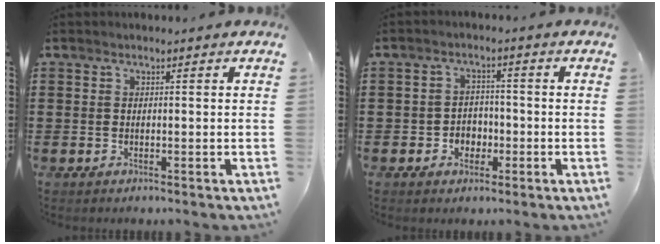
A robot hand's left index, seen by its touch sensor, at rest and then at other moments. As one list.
[{"total": 3.0, "force": [-1.4, 2.4, 1.1], "torque": [-0.028, 0.006, -0.032]}]